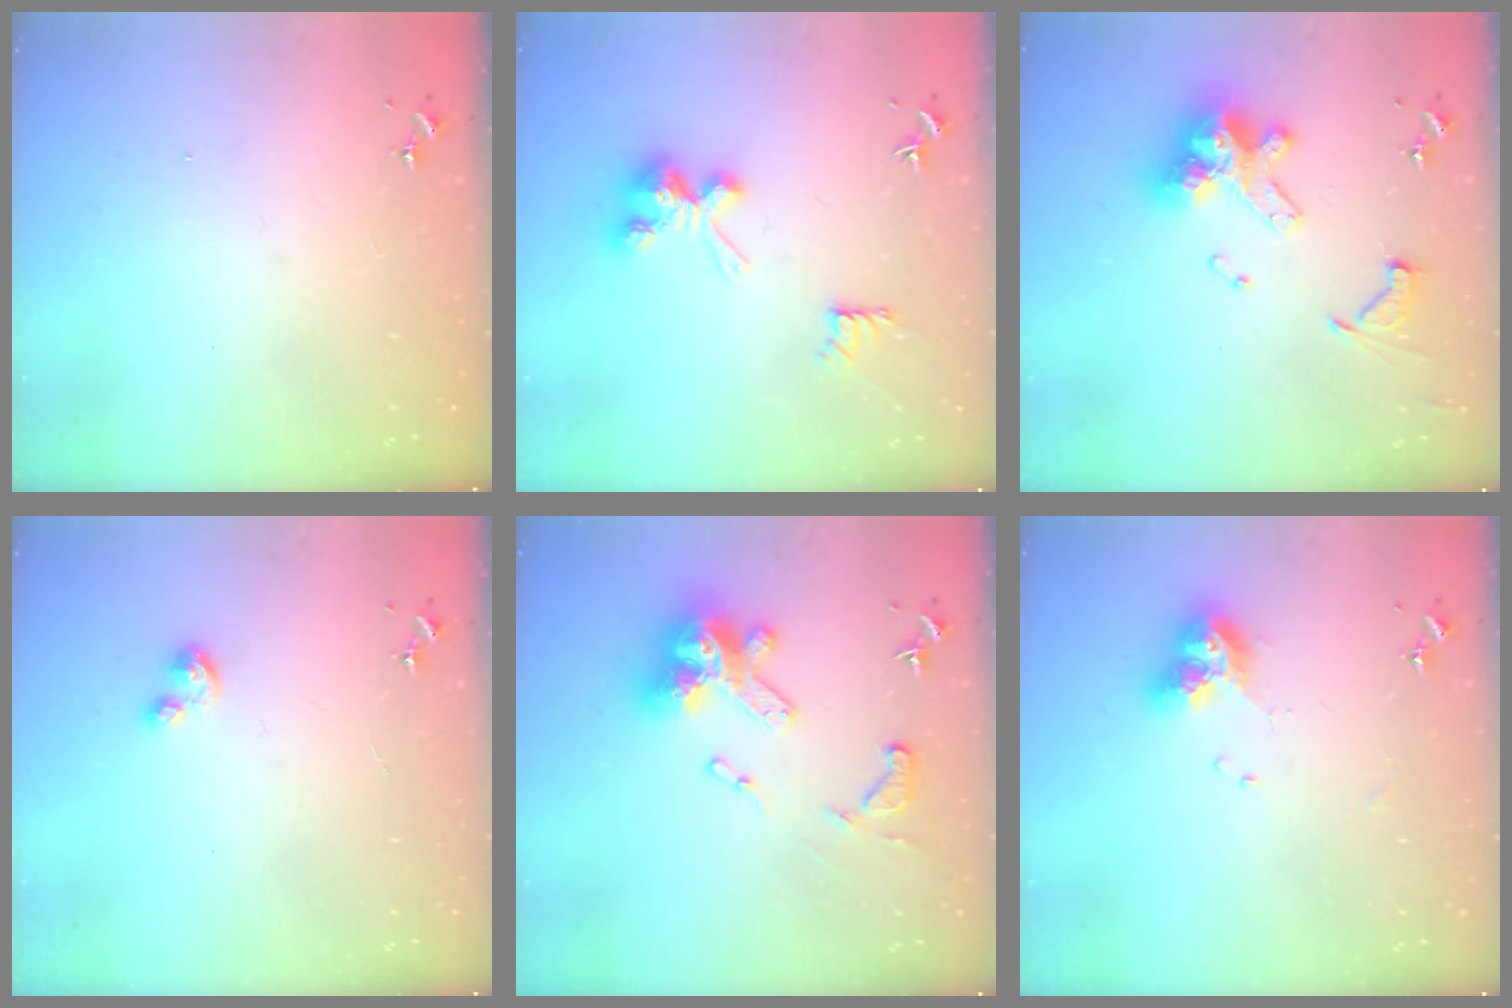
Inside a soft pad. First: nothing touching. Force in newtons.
{"total": 9.9, "press": 9.9, "slide": 0.4}
{"total": 16.2, "press": 16.1, "slide": 1.9}
{"total": 3.6, "press": 3.6, "slide": 0.3}
{"total": 18.2, "press": 18.2, "slide": 1.7}
{"total": 10.6, "press": 10.5, "slide": 1.1}